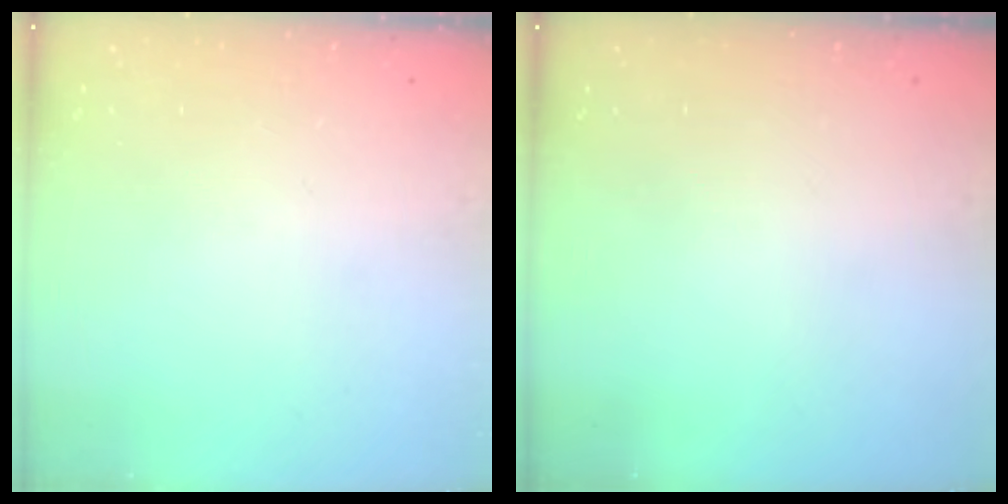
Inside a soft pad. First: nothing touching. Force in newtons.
{"total": 0.0}